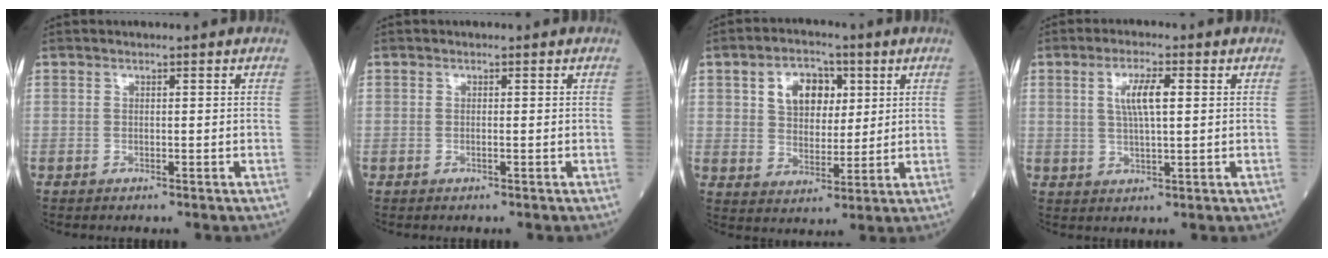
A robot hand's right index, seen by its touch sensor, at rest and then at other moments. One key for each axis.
{"total": 0.0}
{"total": 8.1, "fx": 3.0, "fy": 5.2, "fz": 5.4, "tx": -0.095, "ty": 0.018, "tz": 0.057}
{"total": 5.3, "fx": 1.4, "fy": 0.9, "fz": 5.1, "tx": -0.099, "ty": 0.006, "tz": 0.031}